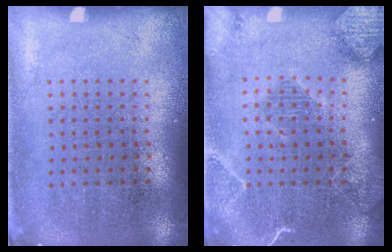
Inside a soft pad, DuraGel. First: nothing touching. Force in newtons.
{"total": 2.2, "press": 2.1, "slide": 0.6}